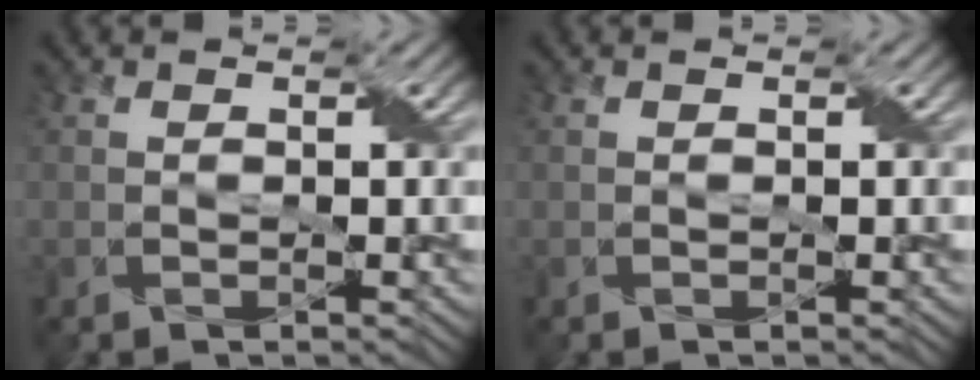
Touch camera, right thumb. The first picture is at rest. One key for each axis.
{"total": 0.0}